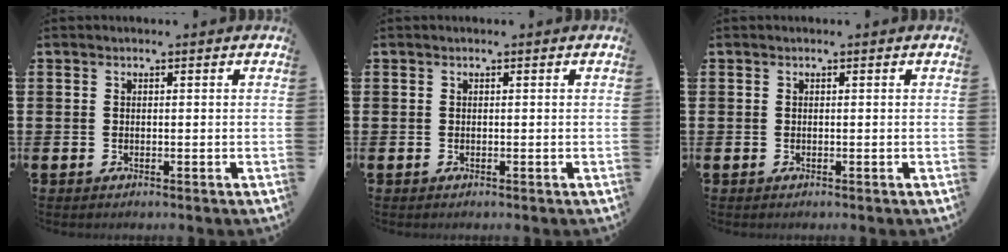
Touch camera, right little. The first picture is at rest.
{"total": 0.0}
{"total": 0.0}